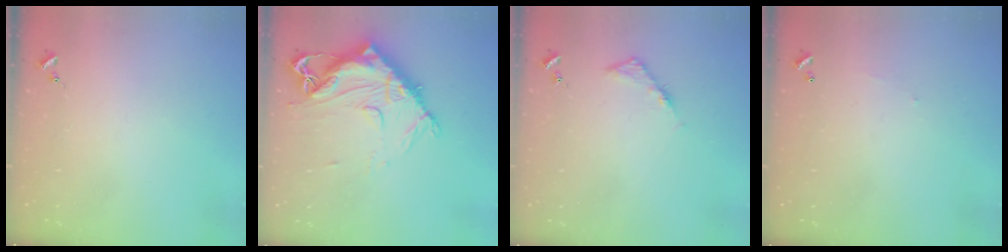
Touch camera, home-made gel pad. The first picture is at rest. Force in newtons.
{"total": 14.6, "press": 14.5, "slide": 1.5}
{"total": 4.1, "press": 4.0, "slide": 0.5}
{"total": 3.7, "press": 3.7, "slide": 0.2}